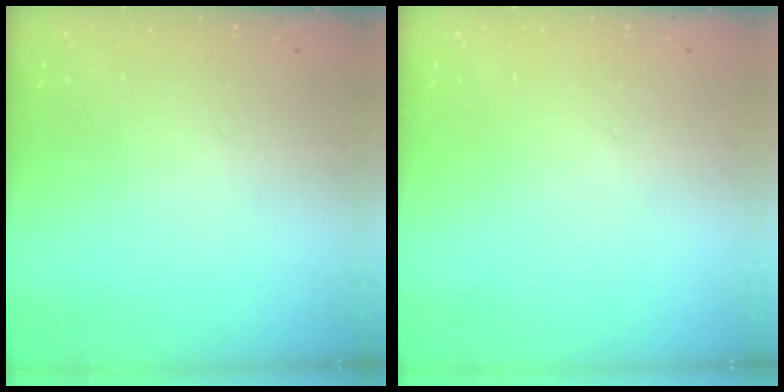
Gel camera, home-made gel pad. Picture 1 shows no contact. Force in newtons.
{"total": 0.0}